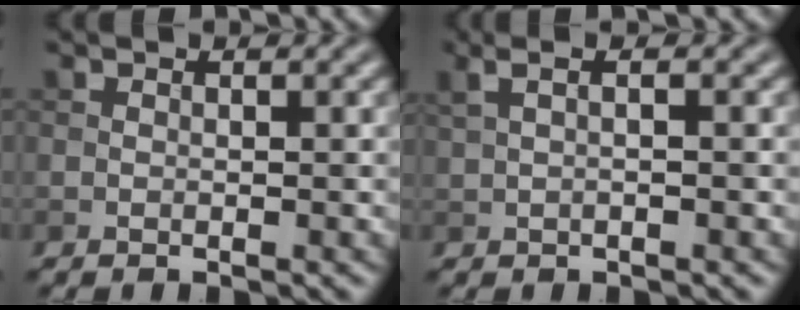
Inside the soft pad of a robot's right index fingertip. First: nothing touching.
{"total": 3.0, "force": [1.1, 1.2, 2.5], "torque": [-0.032, 0.010, 0.003]}